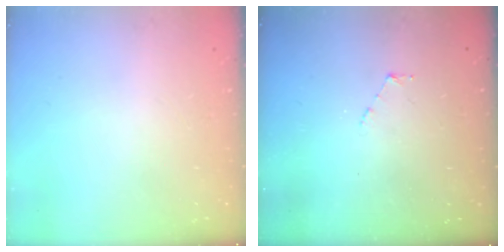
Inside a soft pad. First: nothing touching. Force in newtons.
{"total": 2.9, "press": 2.9, "slide": 0.3}